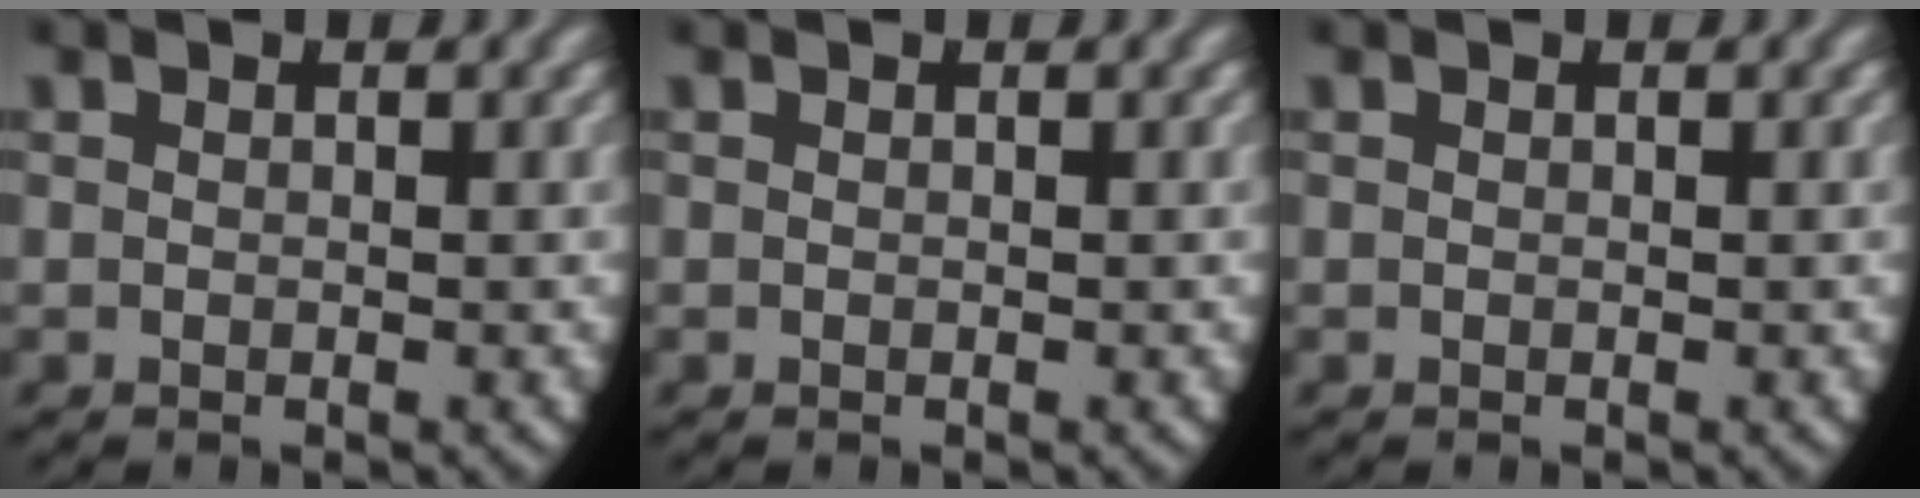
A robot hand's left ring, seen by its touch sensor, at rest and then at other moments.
{"total": 0.0}
{"total": 0.0}